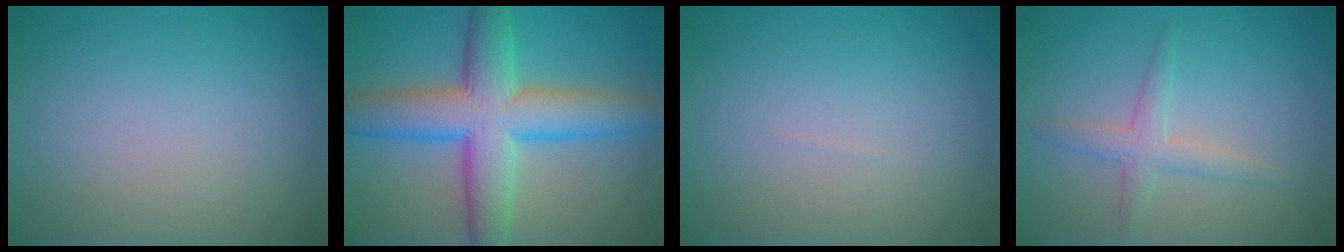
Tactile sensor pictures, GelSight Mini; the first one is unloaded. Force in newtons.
{"total": 9.2, "press": 9.2, "slide": 0.1}
{"total": 0.0}
{"total": 2.3, "press": 2.3, "slide": 0.1}